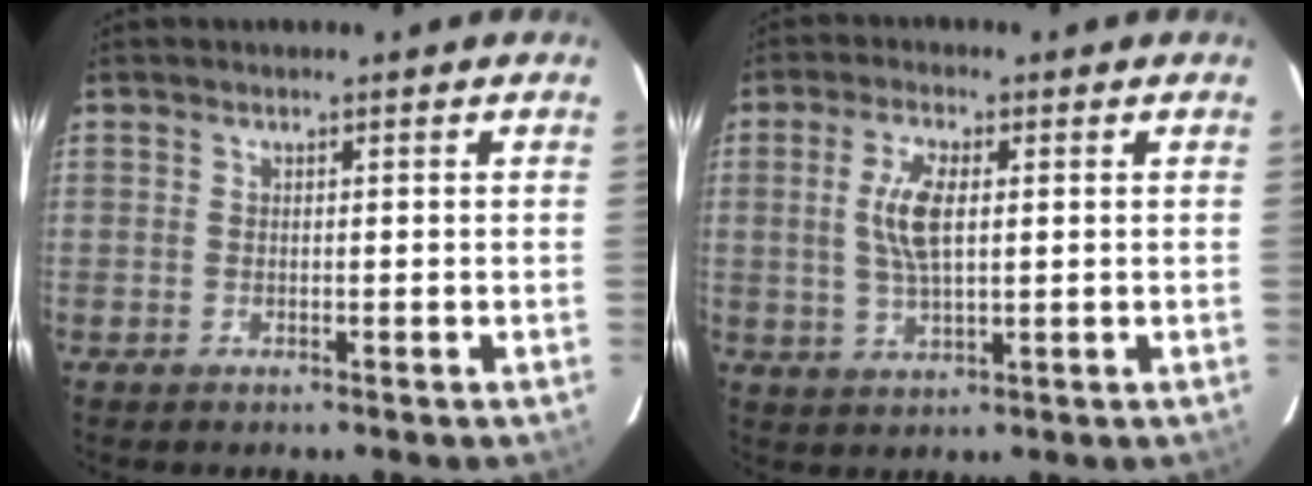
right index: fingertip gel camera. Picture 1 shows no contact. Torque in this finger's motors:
{"motor_torque": [0.48, 0.26, 0.23, 0.09]}